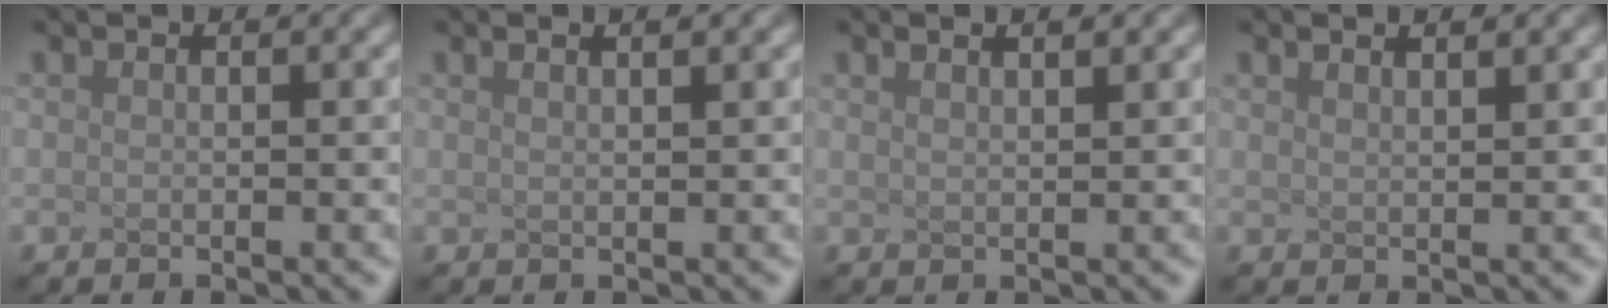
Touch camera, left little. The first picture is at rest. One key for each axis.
{"total": 1.9, "fx": 1.2, "fy": 0.6, "fz": 1.3, "tx": -0.013, "ty": 0.026, "tz": 0.007}
{"total": 2.0, "fx": 1.4, "fy": 0.5, "fz": 1.3, "tx": -0.012, "ty": 0.023, "tz": 0.012}
{"total": 1.7, "fx": 1.4, "fy": 0.4, "fz": 0.9, "tx": -0.008, "ty": 0.020, "tz": 0.015}